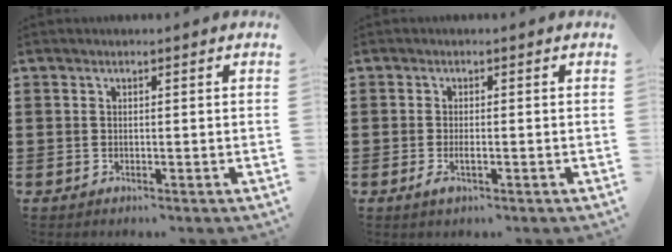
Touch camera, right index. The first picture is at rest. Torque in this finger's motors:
{"motor_torque": [1.11, 1.03, 0.27, 0.07]}